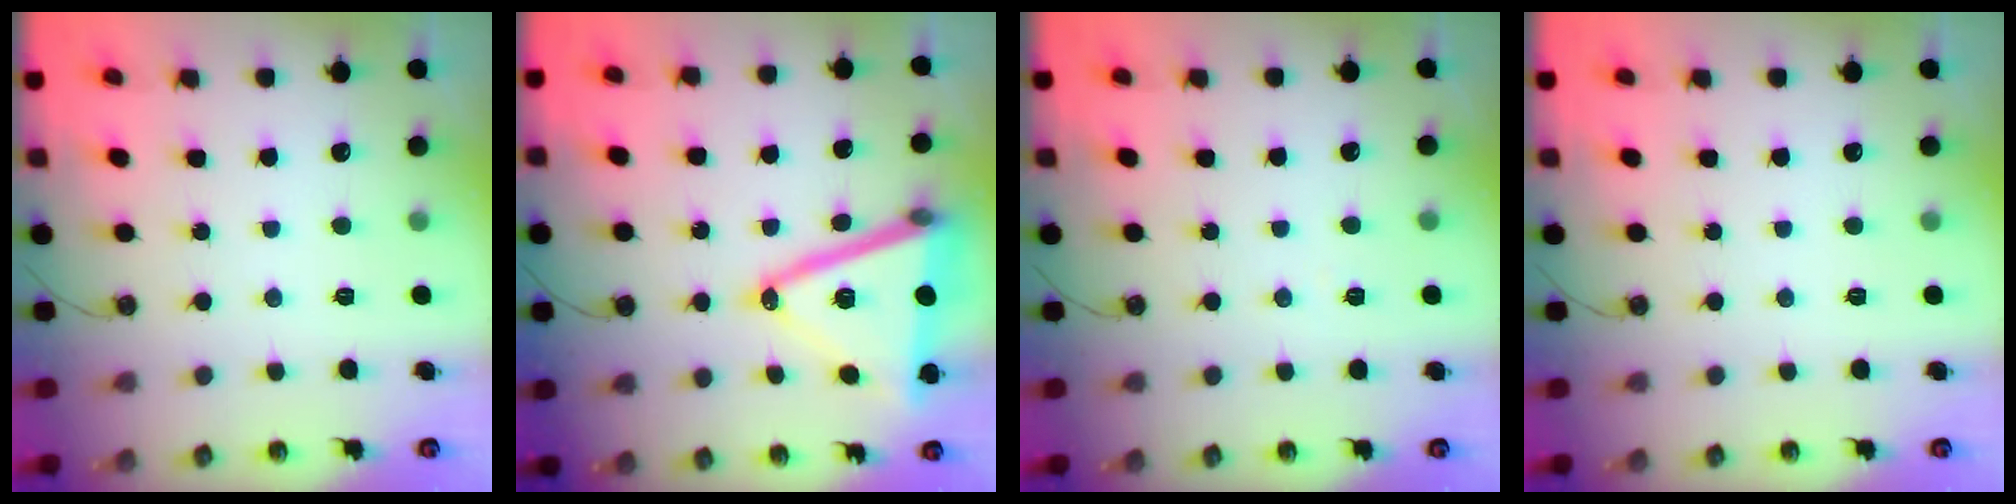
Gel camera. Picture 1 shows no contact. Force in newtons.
{"total": 19.8, "press": 19.4, "slide": 3.8}
{"total": 3.5, "press": 3.3, "slide": 1.3}
{"total": 0.0}